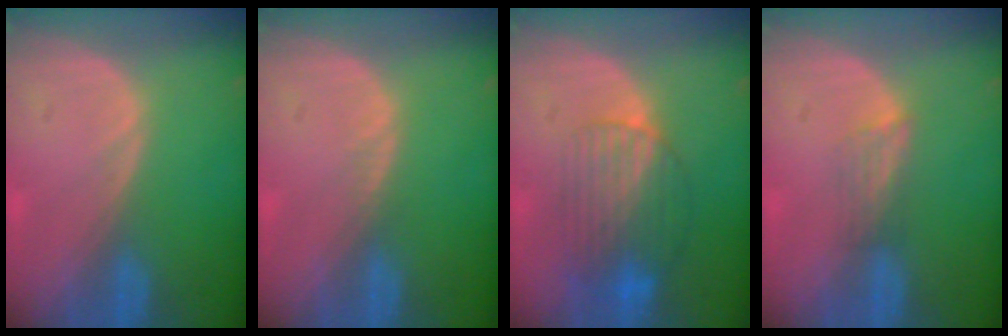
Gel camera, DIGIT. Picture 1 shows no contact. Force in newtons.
{"total": 0.5, "press": 0.5, "slide": 0.1}
{"total": 8.2, "press": 7.4, "slide": 3.5}
{"total": 2.4, "press": 1.9, "slide": 1.5}